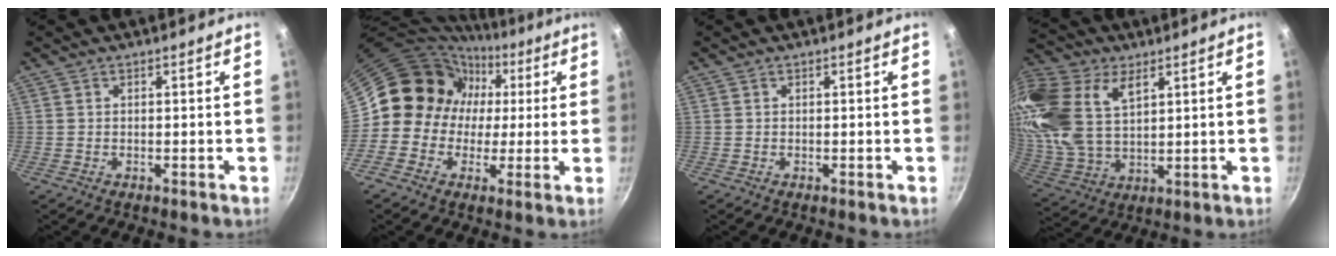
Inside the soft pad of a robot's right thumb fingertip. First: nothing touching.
{"total": 11.7, "force": [2.0, 11.1, 3.4], "torque": [-0.006, 0.020, 0.012]}
{"total": 0.0}
{"total": 23.1, "force": [9.3, 14.2, 15.6], "torque": [-0.348, 0.002, 0.186]}